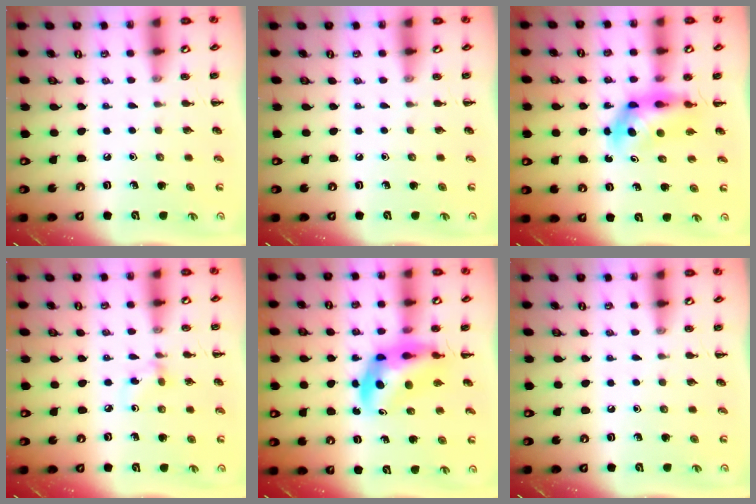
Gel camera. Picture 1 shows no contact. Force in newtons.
{"total": 0.0}
{"total": 6.1, "press": 6.0, "slide": 1.2}
{"total": 2.8, "press": 2.6, "slide": 1.1}
{"total": 9.0, "press": 8.6, "slide": 2.7}
{"total": 0.0}